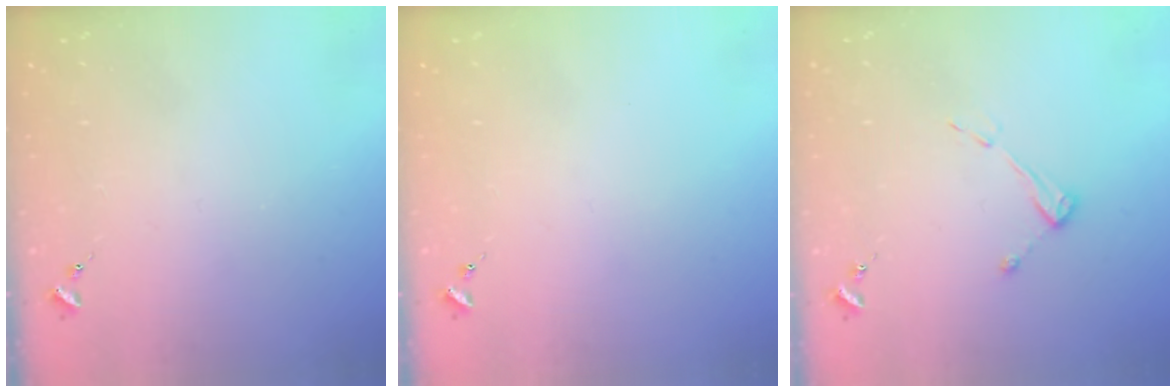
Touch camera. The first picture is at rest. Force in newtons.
{"total": 0.0}
{"total": 4.2, "press": 4.2, "slide": 0.6}